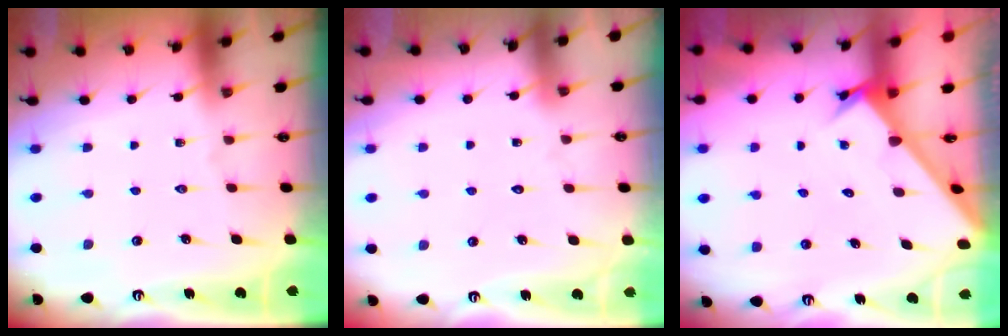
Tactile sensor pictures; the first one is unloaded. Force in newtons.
{"total": 1.9, "press": 1.9, "slide": 0.1}
{"total": 2.4, "press": 2.4, "slide": 0.1}